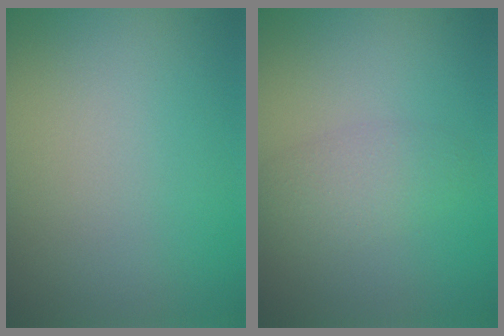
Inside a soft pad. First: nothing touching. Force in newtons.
{"total": 2.4, "press": 2.4, "slide": 0.1}